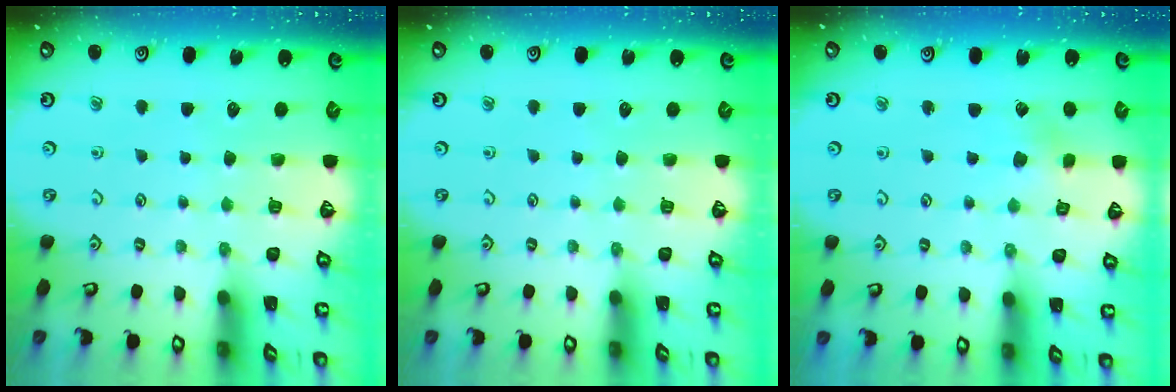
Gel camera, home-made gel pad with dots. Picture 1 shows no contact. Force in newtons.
{"total": 0.0}
{"total": 2.7, "press": 2.7, "slide": 0.4}